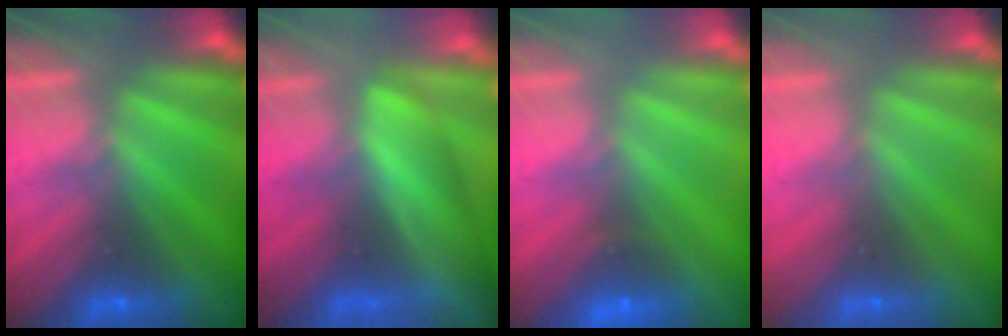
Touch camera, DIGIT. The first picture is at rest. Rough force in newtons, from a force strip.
{"total": 3.6}
{"total": 2.4}
{"total": 2.9}